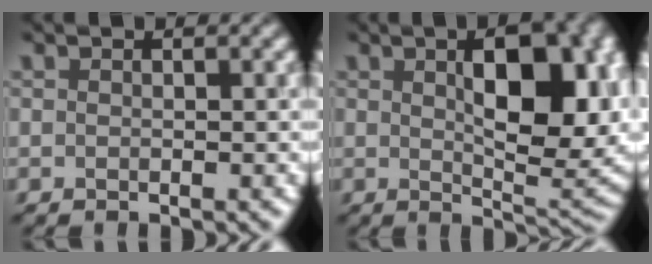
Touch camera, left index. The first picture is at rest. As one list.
[{"total": 11.0, "force": [2.0, 4.8, 9.8], "torque": [-0.130, 0.002, 0.037]}]